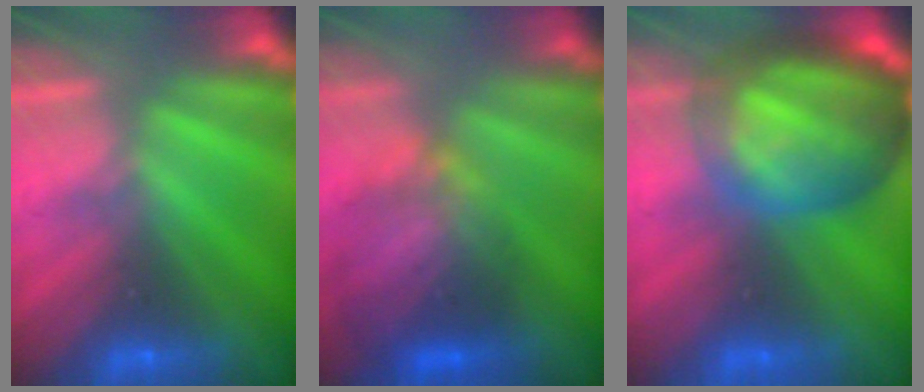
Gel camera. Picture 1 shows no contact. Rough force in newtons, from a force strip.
{"total": 7.3}
{"total": 7.2}